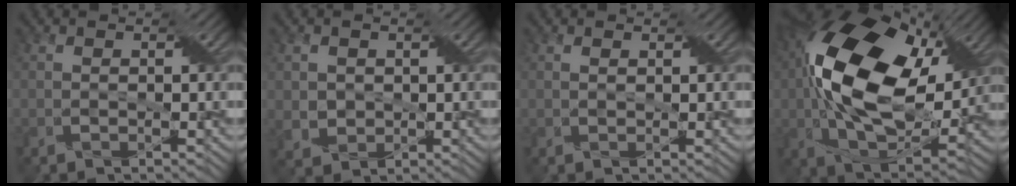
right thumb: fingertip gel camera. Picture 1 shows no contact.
{"total": 3.0, "force": [0.6, 2.8, 0.7], "torque": [-0.033, -0.009, 0.012]}
{"total": 0.5, "force": [0.4, 0.2, 0.3], "torque": [-0.007, 0.000, 0.007]}
{"total": 20.3, "force": [4.5, 11.6, 16.1], "torque": [-0.322, 0.023, 0.064]}